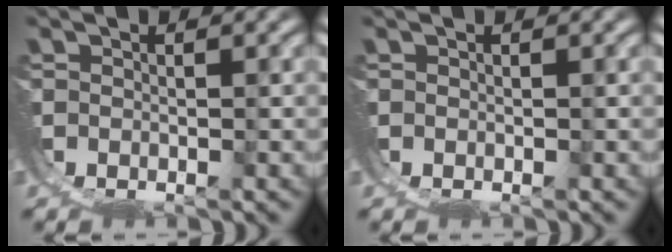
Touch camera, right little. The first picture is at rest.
{"total": 0.0}